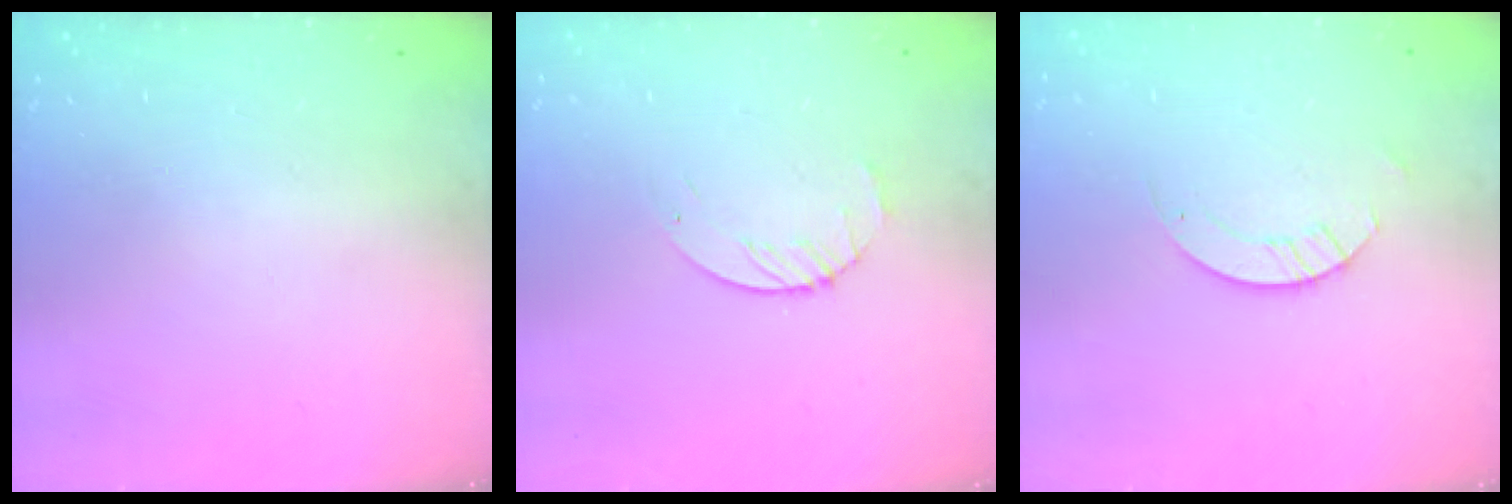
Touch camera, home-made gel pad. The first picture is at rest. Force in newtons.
{"total": 3.1, "press": 3.1, "slide": 0.4}
{"total": 2.9, "press": 2.9, "slide": 0.3}